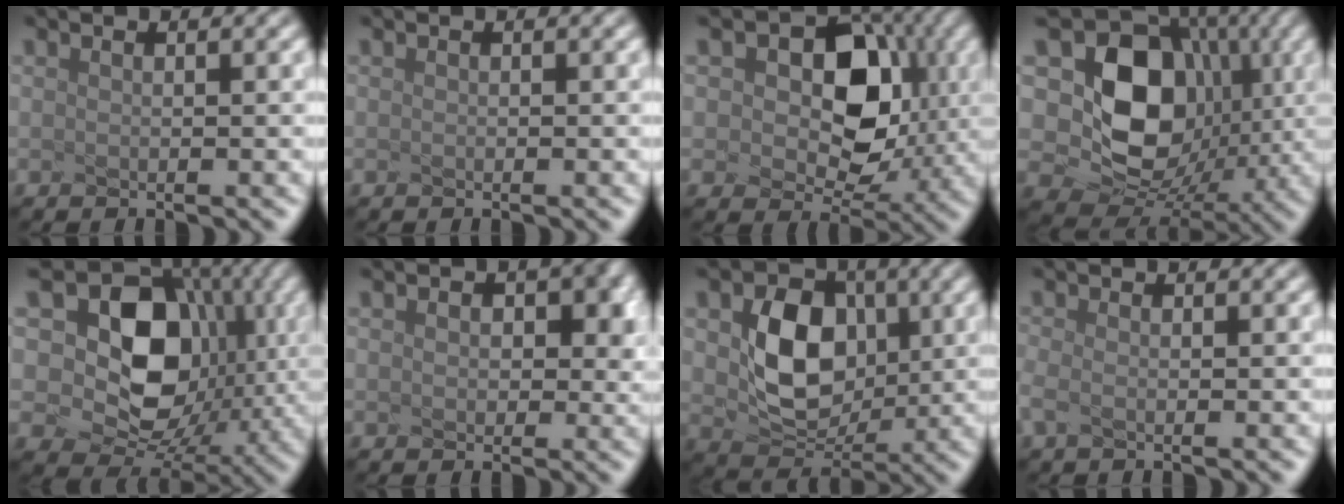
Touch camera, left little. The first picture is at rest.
{"total": 0.0}
{"total": 7.7, "force": [0.6, 5.7, 5.3], "torque": [-0.107, -0.011, 0.039]}
{"total": 8.6, "force": [-0.4, 7.2, 4.6], "torque": [-0.111, -0.024, 0.032]}
{"total": 10.5, "force": [0.8, 8.5, 6.1], "torque": [-0.120, -0.013, 0.045]}
{"total": 2.1, "force": [-0.1, 1.4, 1.5], "torque": [-0.050, -0.009, 0.040]}
{"total": 5.2, "force": [-0.6, 4.0, 3.4], "torque": [-0.099, -0.015, 0.036]}
{"total": 1.3, "force": [-1.1, -0.6, 0.0], "torque": [-0.027, 0.000, 0.010]}